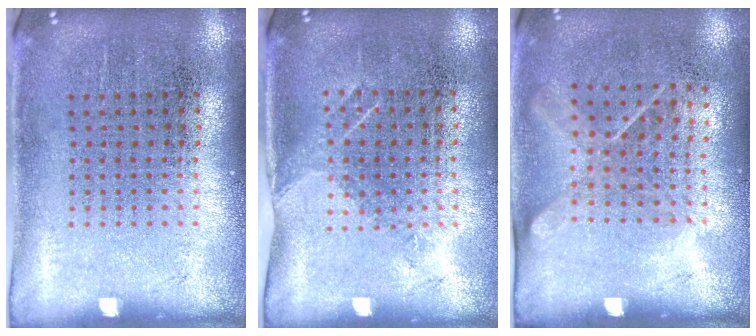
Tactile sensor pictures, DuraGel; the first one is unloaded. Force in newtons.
{"total": 1.1, "press": 0.9, "slide": 0.7}
{"total": 1.2, "press": 0.9, "slide": 0.8}